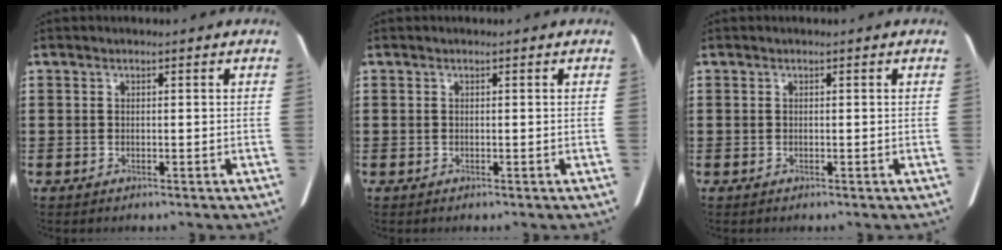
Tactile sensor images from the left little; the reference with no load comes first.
{"total": 0.0}
{"total": 0.0}